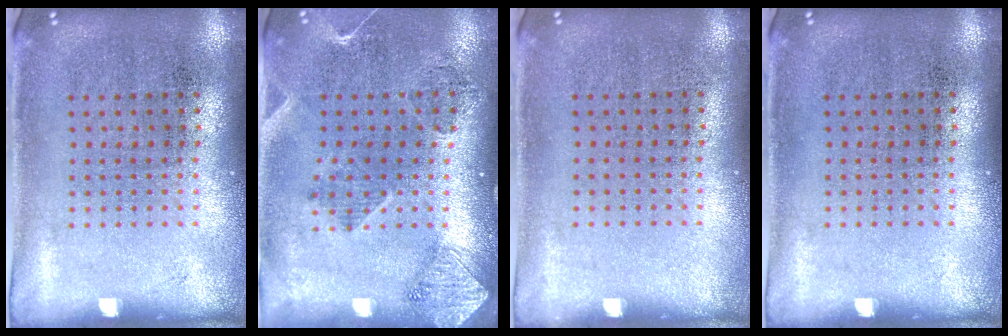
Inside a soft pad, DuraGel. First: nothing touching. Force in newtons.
{"total": 1.8, "press": 1.6, "slide": 0.8}
{"total": 0.0}
{"total": 0.0}